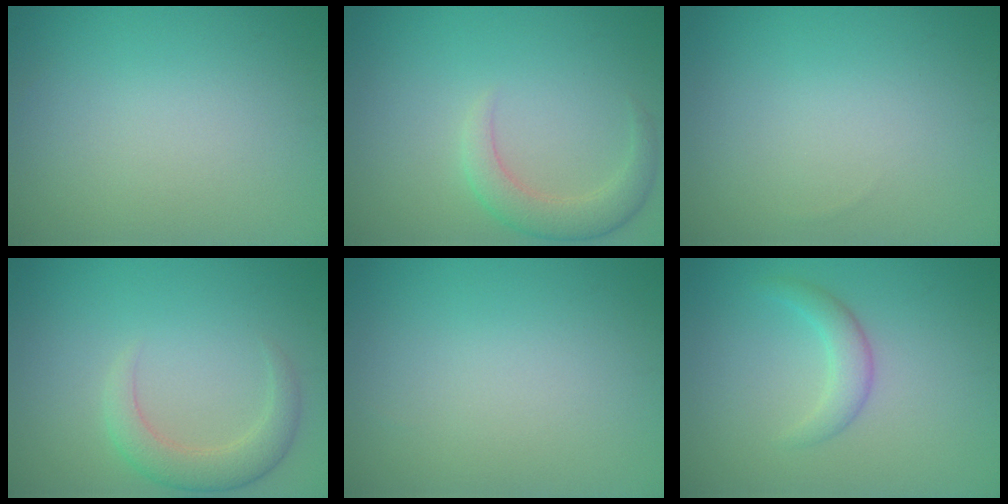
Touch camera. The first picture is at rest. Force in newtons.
{"total": 2.9, "press": 2.9, "slide": 0.4}
{"total": 0.0}
{"total": 3.1, "press": 3.0, "slide": 0.3}
{"total": 0.0}
{"total": 2.2, "press": 2.2, "slide": 0.1}